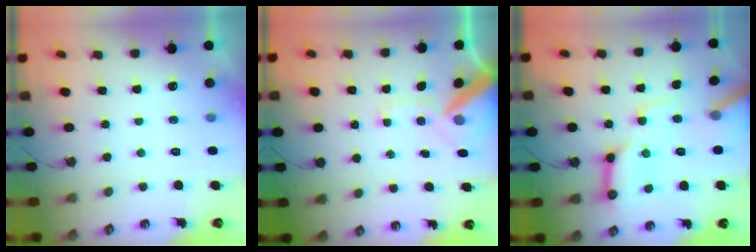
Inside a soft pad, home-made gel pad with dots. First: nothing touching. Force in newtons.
{"total": 13.1, "press": 12.9, "slide": 2.2}
{"total": 17.8, "press": 17.7, "slide": 1.5}